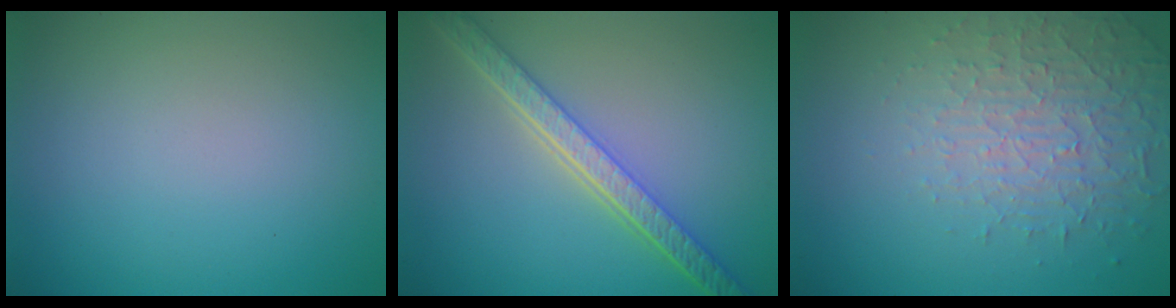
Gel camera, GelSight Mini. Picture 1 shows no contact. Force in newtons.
{"total": 5.5, "press": 4.3, "slide": 3.4}
{"total": 4.5, "press": 3.1, "slide": 3.4}